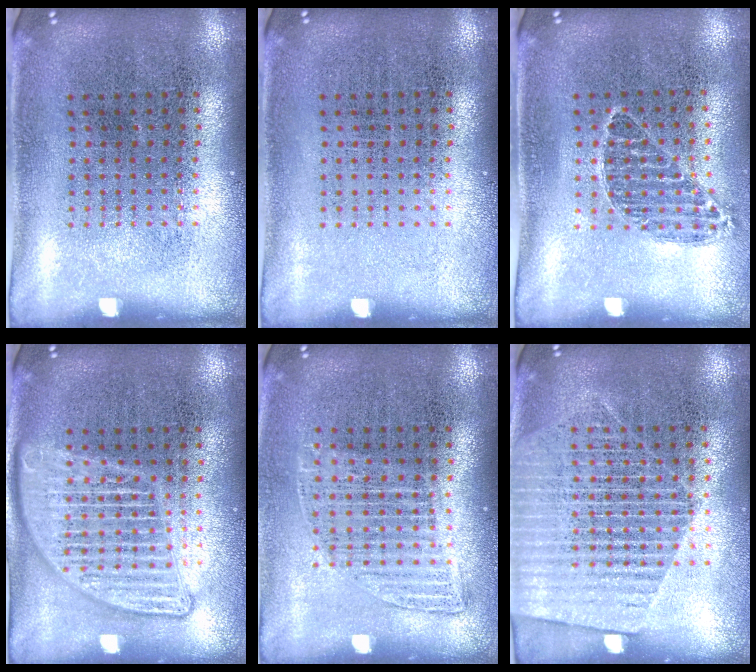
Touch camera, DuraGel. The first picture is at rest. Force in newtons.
{"total": 0.0}
{"total": 0.8, "press": 0.7, "slide": 0.3}
{"total": 2.7, "press": 2.7, "slide": 0.2}
{"total": 1.1, "press": 1.0, "slide": 0.5}
{"total": 1.7, "press": 1.5, "slide": 0.8}